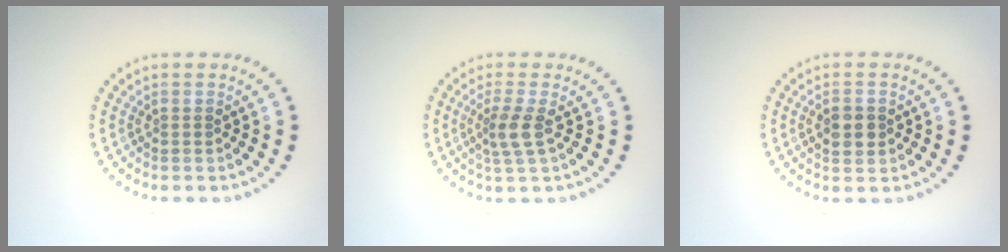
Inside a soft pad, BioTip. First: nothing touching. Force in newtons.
{"total": 2.5, "press": 1.9, "slide": 1.6}
{"total": 2.8, "press": 2.8, "slide": 0.1}